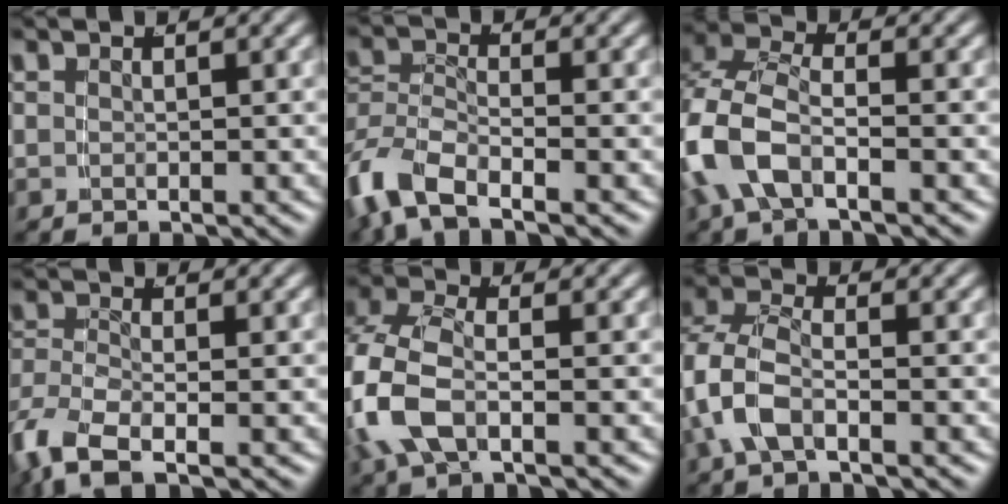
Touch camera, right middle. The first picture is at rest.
{"total": 4.7, "force": [-3.1, 2.1, 2.8], "torque": [-0.083, -0.022, -0.046]}
{"total": 6.6, "force": [-1.5, 4.6, 4.5], "torque": [-0.142, -0.027, -0.019]}
{"total": 4.8, "force": [-2.4, 2.5, 3.4], "torque": [-0.104, -0.037, -0.023]}
{"total": 5.9, "force": [-0.8, 3.9, 4.4], "torque": [-0.134, -0.021, -0.008]}
{"total": 5.6, "force": [-0.7, 4.1, 3.7], "torque": [-0.097, -0.009, -0.016]}